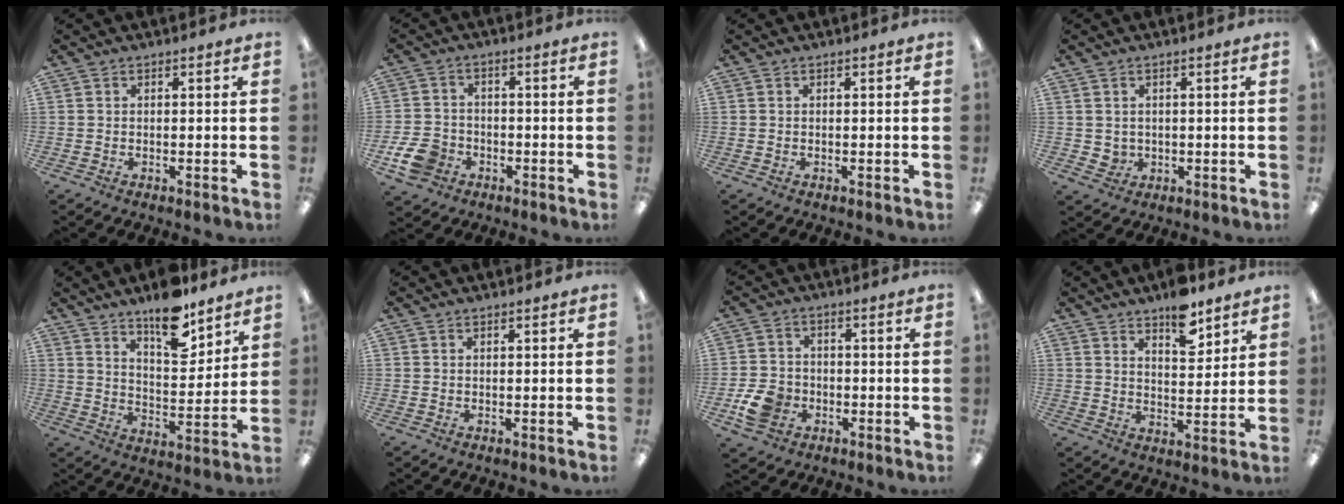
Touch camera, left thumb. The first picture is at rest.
{"total": 7.6, "force": [-3.5, 5.8, 3.6], "torque": [-0.086, 0.021, -0.064]}
{"total": 0.0}
{"total": 2.2, "force": [0.6, 2.0, 0.5], "torque": [-0.011, 0.001, 0.011]}
{"total": 14.0, "force": [10.7, 5.4, 7.2], "torque": [-0.099, -0.068, 0.186]}
{"total": 0.0}
{"total": 7.7, "force": [-2.8, 6.1, 3.9], "torque": [-0.085, 0.010, -0.050]}
{"total": 8.8, "force": [6.8, 3.3, 4.5], "torque": [-0.050, -0.045, 0.113]}